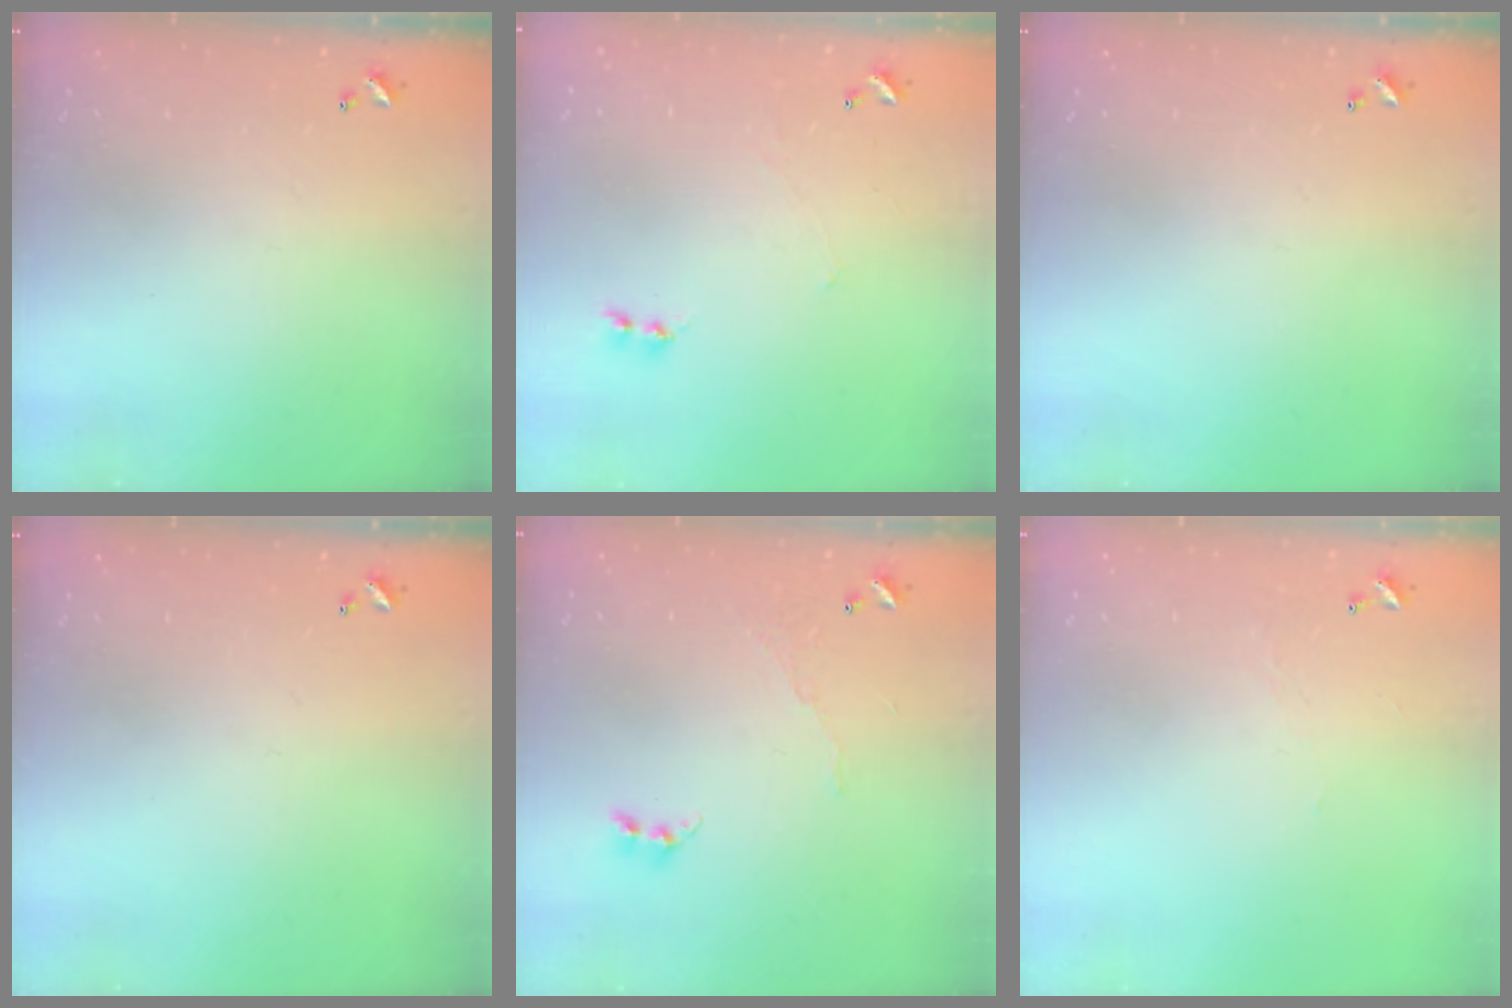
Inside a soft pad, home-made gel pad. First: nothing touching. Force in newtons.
{"total": 1.6, "press": 1.5, "slide": 0.5}
{"total": 0.0}
{"total": 0.0}
{"total": 5.6, "press": 5.6, "slide": 0.4}
{"total": 1.7, "press": 1.7, "slide": 0.4}